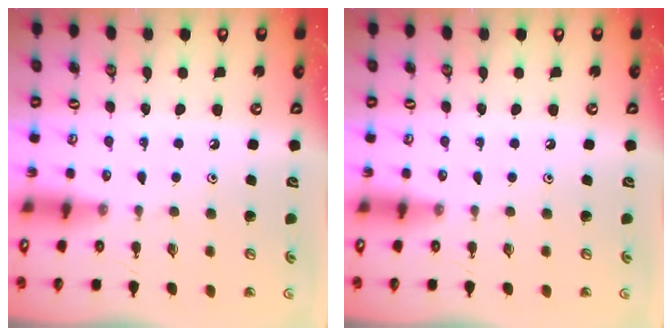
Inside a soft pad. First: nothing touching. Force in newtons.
{"total": 0.0}